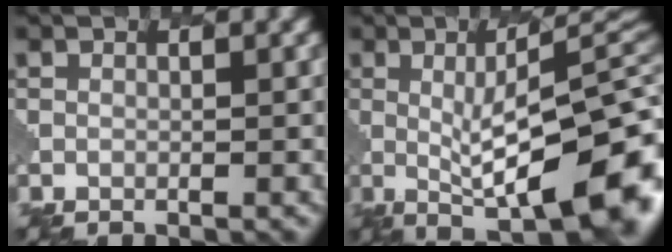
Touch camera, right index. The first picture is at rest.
{"total": 12.8, "force": [-1.0, 3.6, 12.2], "torque": [-0.161, 0.003, -0.007]}